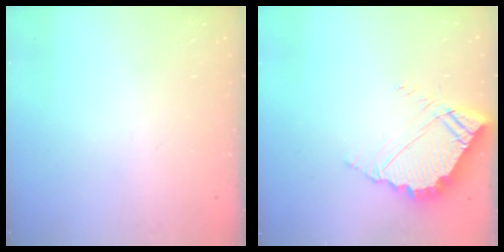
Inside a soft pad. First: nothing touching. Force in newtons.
{"total": 8.0, "press": 7.9, "slide": 0.5}